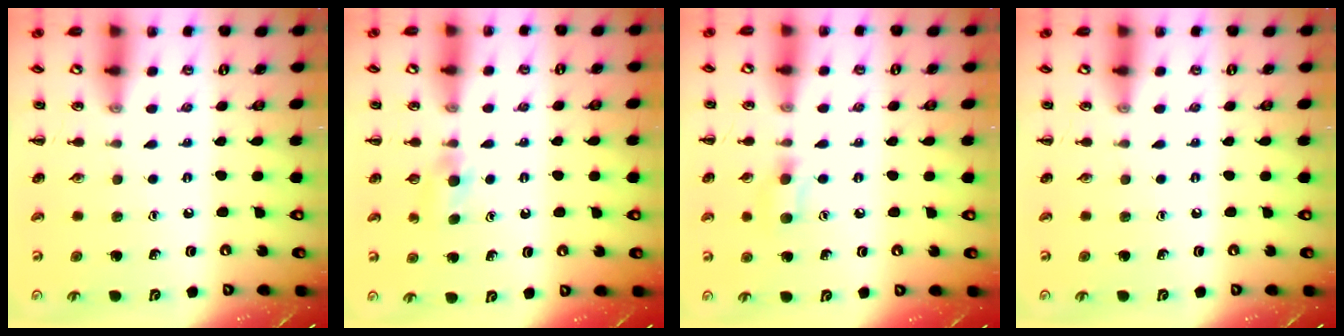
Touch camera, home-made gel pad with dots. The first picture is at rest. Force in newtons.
{"total": 3.8, "press": 3.5, "slide": 1.4}
{"total": 5.8, "press": 5.6, "slide": 1.7}
{"total": 0.0}